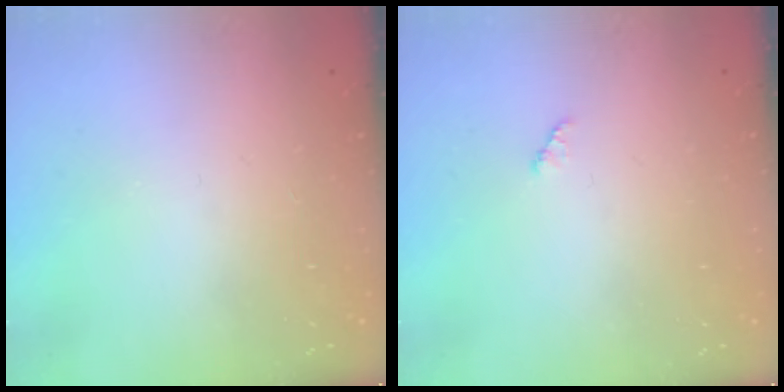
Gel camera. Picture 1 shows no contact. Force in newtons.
{"total": 1.3, "press": 1.3, "slide": 0.2}